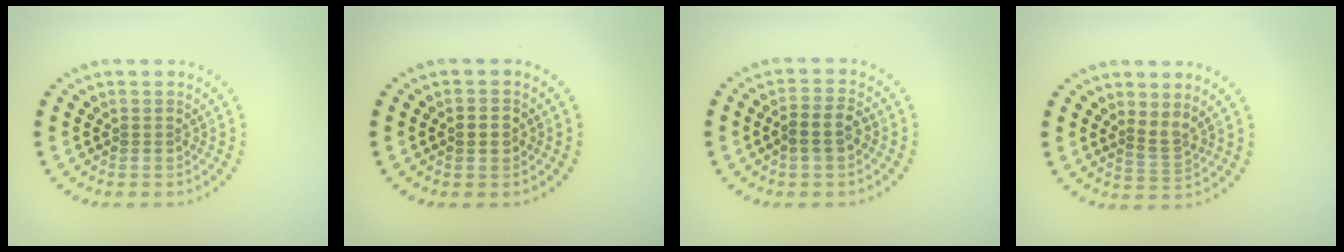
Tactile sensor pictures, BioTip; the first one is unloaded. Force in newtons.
{"total": 1.3, "press": 1.3, "slide": 0.1}
{"total": 2.5, "press": 2.3, "slide": 0.8}
{"total": 1.9, "press": 1.2, "slide": 1.4}